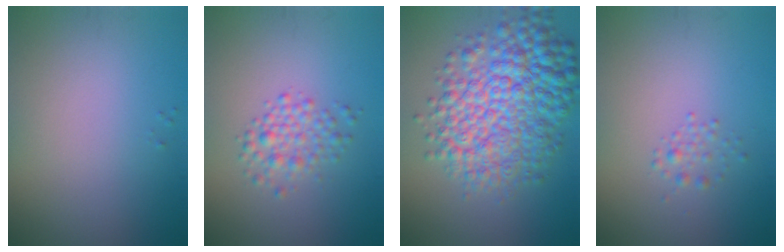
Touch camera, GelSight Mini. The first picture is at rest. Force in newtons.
{"total": 2.4, "press": 2.4, "slide": 0.0}
{"total": 9.8, "press": 9.8, "slide": 0.2}
{"total": 1.0, "press": 1.0, "slide": 0.0}